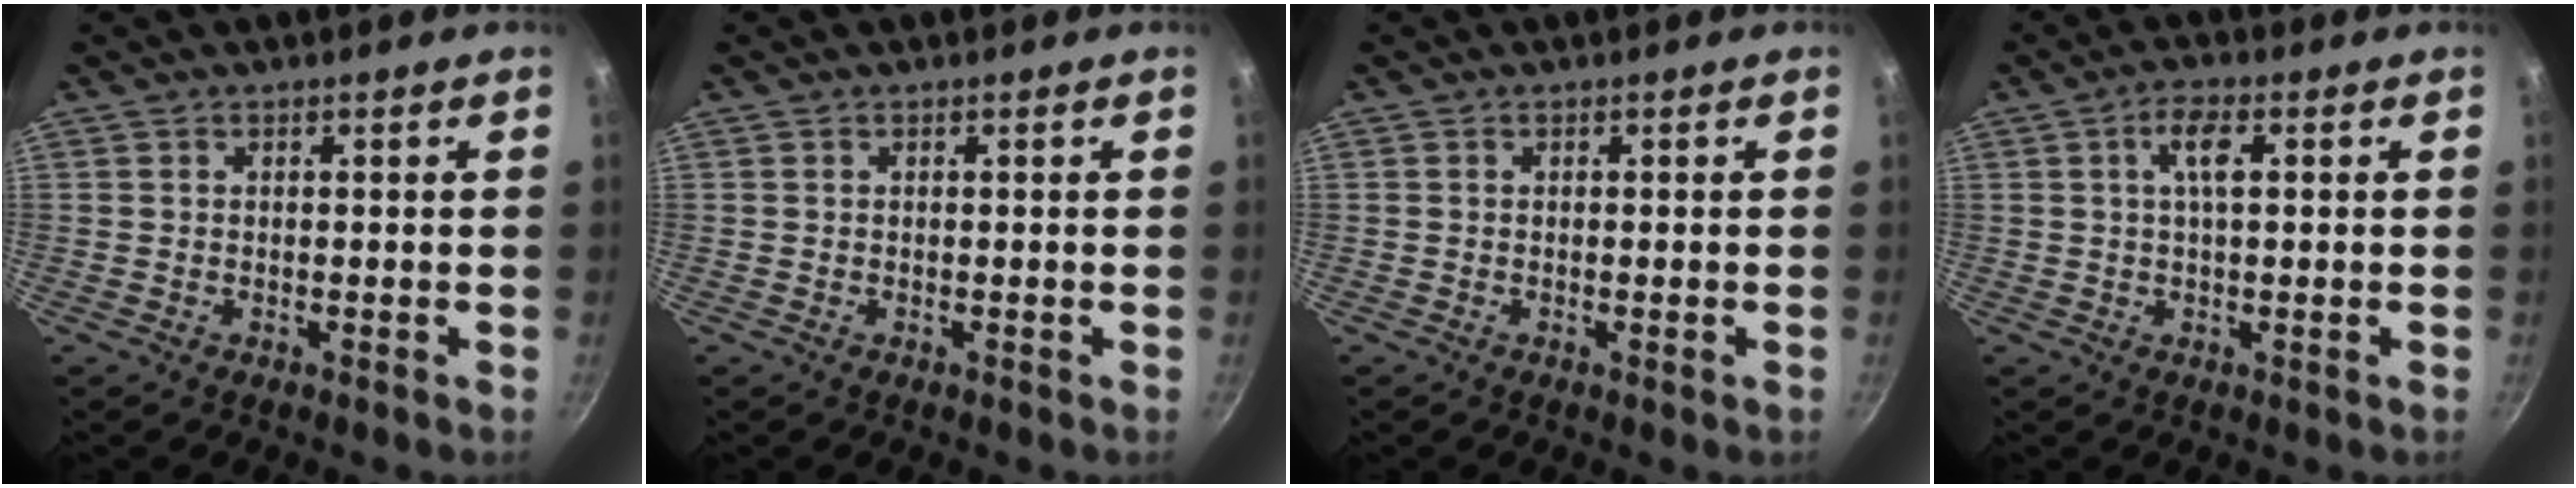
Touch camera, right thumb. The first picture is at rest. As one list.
[{"total": 0.0}, {"total": 0.7, "force": [-0.2, -0.1, 0.6], "torque": [-0.011, -0.001, -0.005]}, {"total": 4.7, "force": [1.1, 1.7, 4.2], "torque": [-0.083, 0.011, 0.017]}]